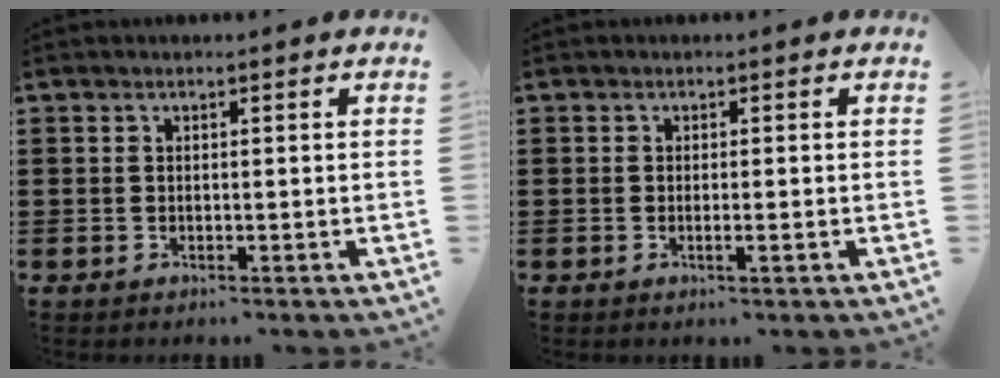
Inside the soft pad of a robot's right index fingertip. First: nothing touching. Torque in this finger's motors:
{"motor_torque": [-0.16, 0.35, -0.01, 0.00]}